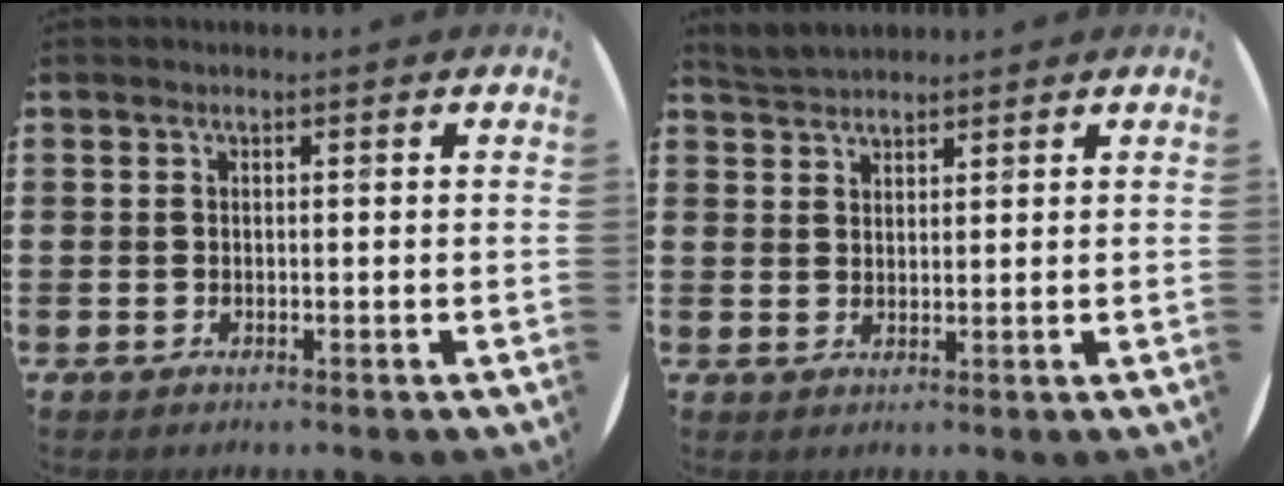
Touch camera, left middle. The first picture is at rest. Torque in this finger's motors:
{"motor_torque": [0.14, -0.14, 0.02, 0.00]}